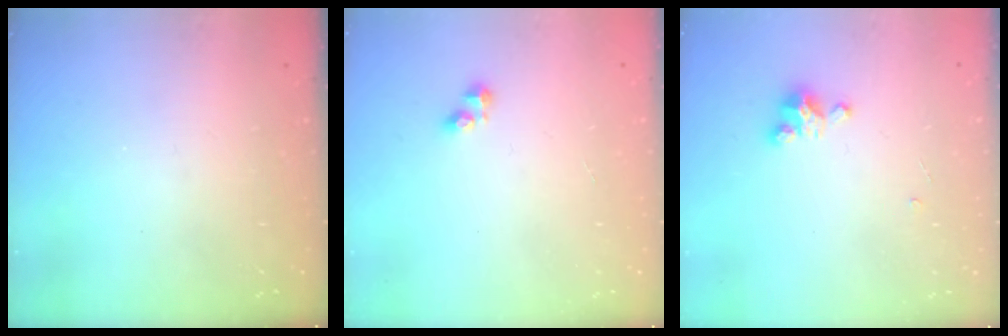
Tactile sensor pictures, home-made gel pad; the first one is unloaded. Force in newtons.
{"total": 2.1, "press": 2.1, "slide": 0.3}
{"total": 2.9, "press": 2.9, "slide": 0.3}